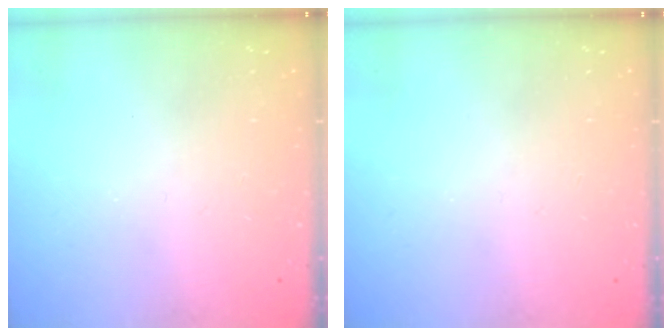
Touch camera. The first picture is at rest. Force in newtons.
{"total": 0.0}